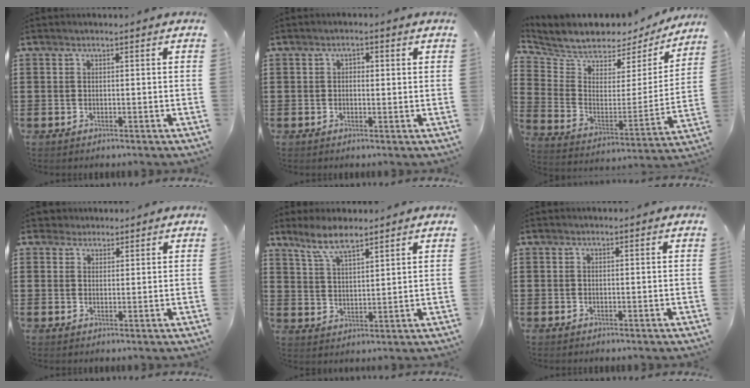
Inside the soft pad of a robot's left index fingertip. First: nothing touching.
{"total": 1.3, "force": [0.0, 0.8, 1.0], "torque": [-0.021, 0.005, -0.001]}
{"total": 5.5, "force": [5.3, 1.5, 0.1], "torque": [-0.045, -0.053, 0.089]}
{"total": 2.7, "force": [2.1, 1.6, 0.0], "torque": [-0.011, 0.010, 0.040]}
{"total": 7.5, "force": [6.3, 1.4, 3.8], "torque": [-0.093, -0.015, 0.116]}
{"total": 0.0}